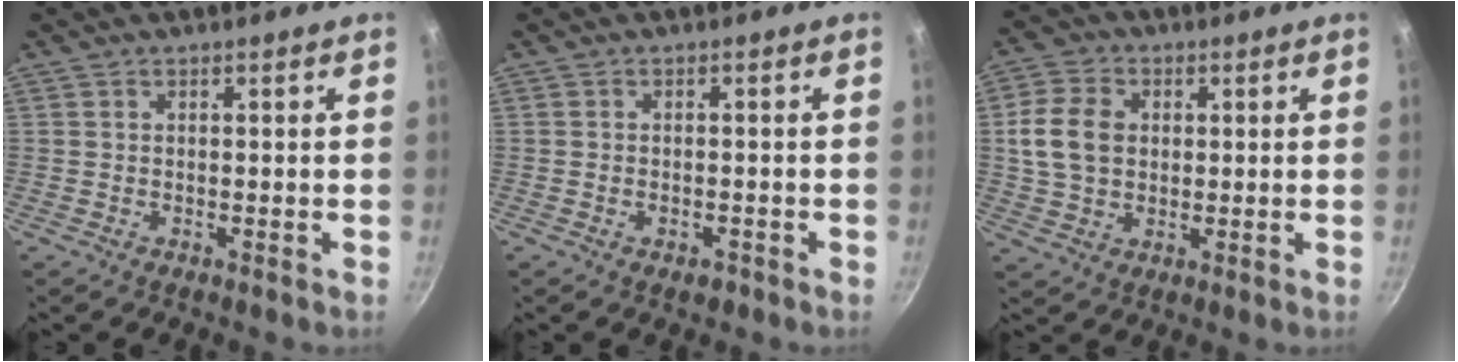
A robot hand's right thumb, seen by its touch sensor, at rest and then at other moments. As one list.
[{"total": 2.0, "force": [-1.2, 1.1, 1.2], "torque": [-0.020, 0.007, -0.017]}, {"total": 9.7, "force": [1.4, 7.5, 5.9], "torque": [-0.092, 0.004, 0.020]}]